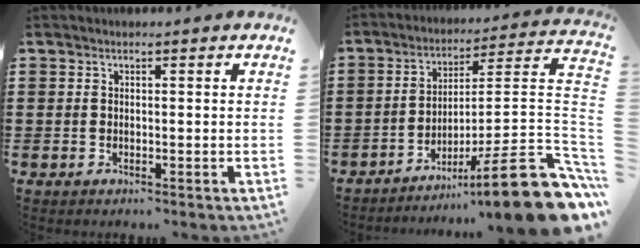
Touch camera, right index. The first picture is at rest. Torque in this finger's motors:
{"motor_torque": [2.14, 0.00, 1.05, 0.09]}